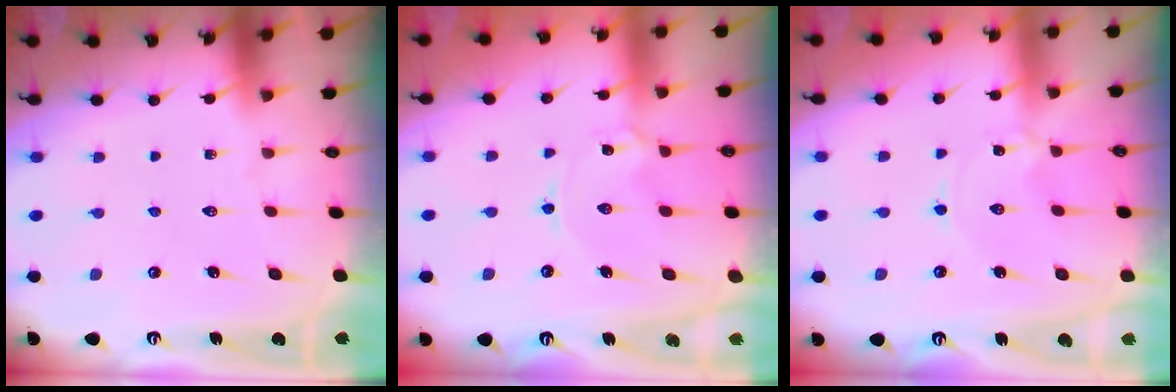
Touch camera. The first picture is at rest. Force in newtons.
{"total": 2.0, "press": 2.0, "slide": 0.1}
{"total": 0.0}